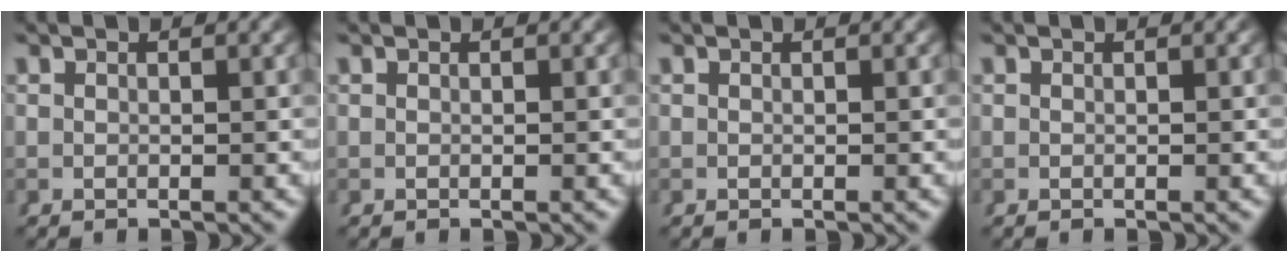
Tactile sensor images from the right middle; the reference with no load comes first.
{"total": 0.0}
{"total": 0.0}
{"total": 0.0}